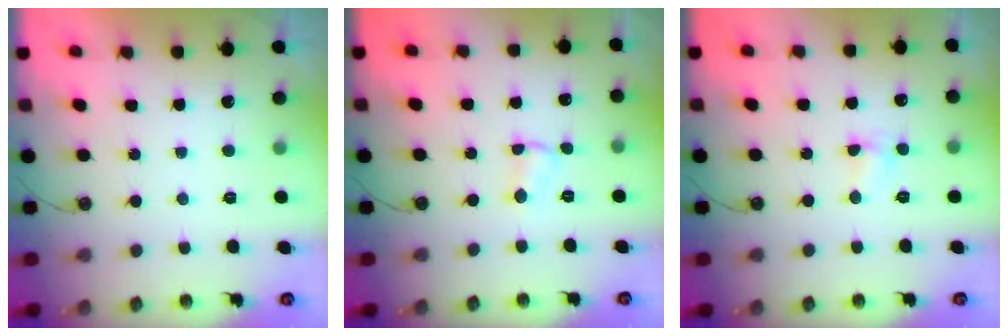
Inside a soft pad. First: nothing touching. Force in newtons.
{"total": 3.0, "press": 3.0, "slide": 0.4}
{"total": 5.3, "press": 5.3, "slide": 0.6}